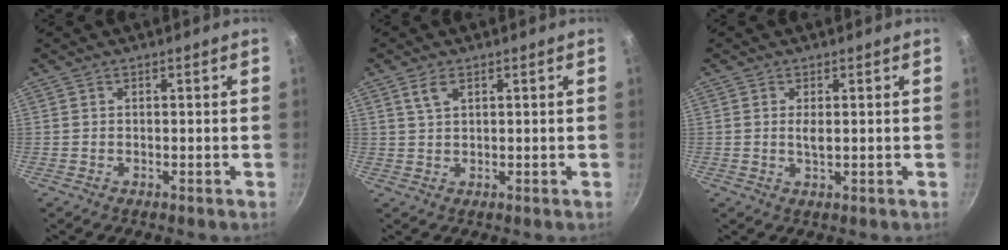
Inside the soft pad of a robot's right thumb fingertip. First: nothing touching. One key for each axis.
{"total": 2.8, "fx": 1.4, "fy": 1.5, "fz": 1.8, "tx": -0.032, "ty": -0.003, "tz": 0.031}
{"total": 1.9, "fx": 0.2, "fy": 0.7, "fz": 1.8, "tx": -0.034, "ty": -0.002, "tz": 0.006}